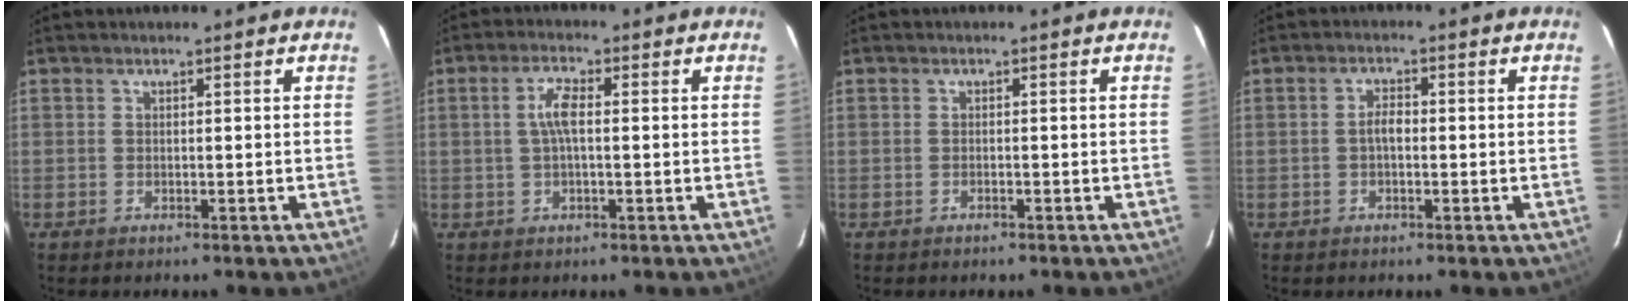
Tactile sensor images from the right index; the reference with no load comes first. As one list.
[{"total": 4.0, "force": [0.2, 1.2, 3.8], "torque": [-0.076, 0.007, 0.005]}, {"total": 0.7, "force": [-0.7, 0.3, 0.2], "torque": [-0.004, 0.002, -0.012]}, {"total": 2.2, "force": [-0.4, 1.1, 1.9], "torque": [-0.037, 0.008, -0.009]}]